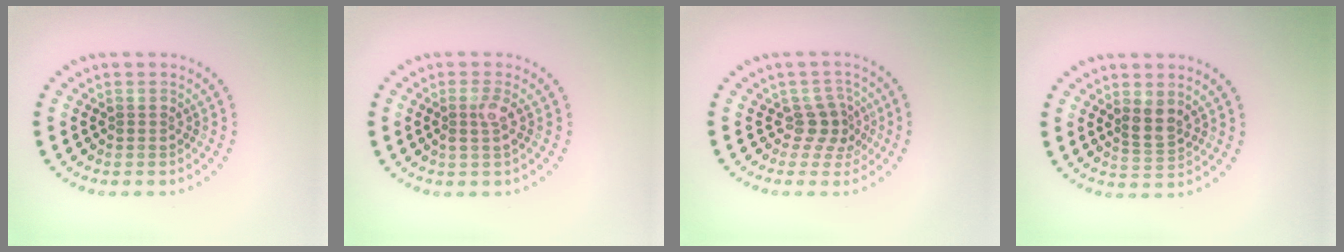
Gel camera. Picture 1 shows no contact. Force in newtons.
{"total": 1.6, "press": 1.4, "slide": 0.9}
{"total": 2.2, "press": 1.7, "slide": 1.5}
{"total": 2.0, "press": 1.8, "slide": 0.9}